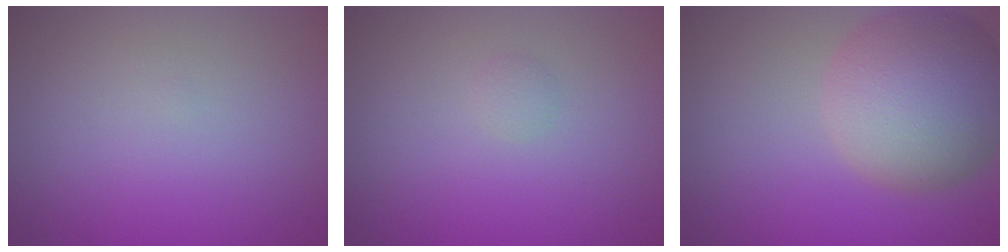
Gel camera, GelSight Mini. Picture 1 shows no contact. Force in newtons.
{"total": 0.6, "press": 0.6, "slide": 0.1}
{"total": 9.8, "press": 9.8, "slide": 0.6}